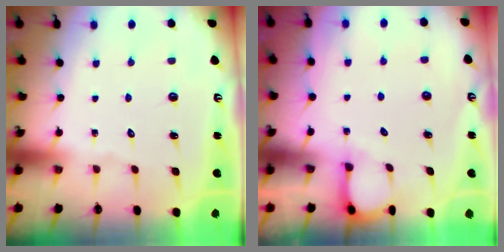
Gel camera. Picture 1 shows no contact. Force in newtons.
{"total": 2.9, "press": 2.9, "slide": 0.4}